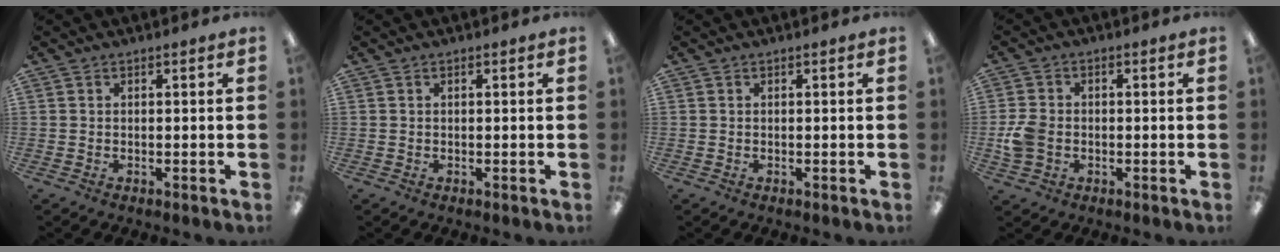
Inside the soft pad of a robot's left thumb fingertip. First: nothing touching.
{"total": 0.0}
{"total": 0.0}
{"total": 5.9, "force": [-1.1, 4.7, 3.4], "torque": [-0.062, 0.007, -0.019]}